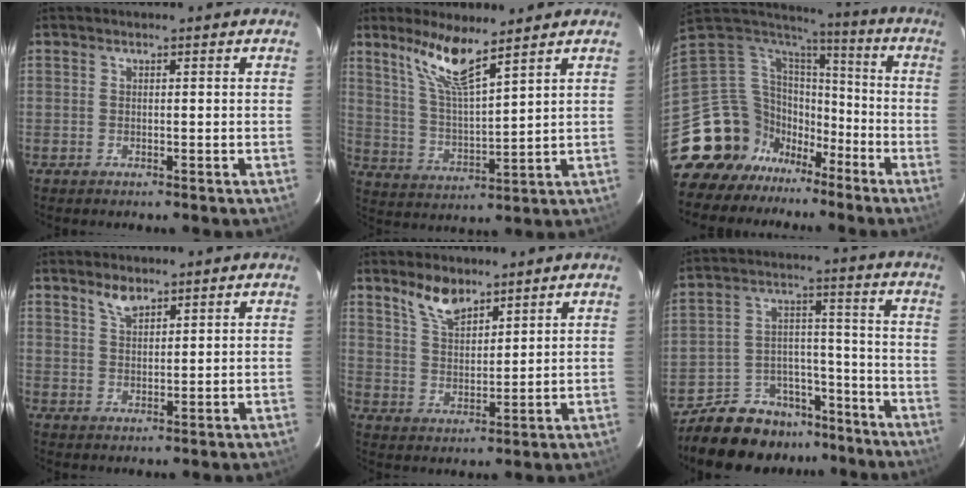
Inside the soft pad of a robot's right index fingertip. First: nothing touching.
{"total": 9.8, "force": [7.2, 0.9, 6.5], "torque": [-0.123, 0.000, 0.148]}
{"total": 16.4, "force": [-10.8, 11.9, 3.5], "torque": [-0.102, 0.037, -0.189]}
{"total": 3.4, "force": [2.6, 1.4, 1.7], "torque": [-0.029, 0.004, 0.048]}
{"total": 7.0, "force": [5.3, 2.9, 3.6], "torque": [-0.063, 0.006, 0.105]}
{"total": 13.8, "force": [-11.2, 7.4, 3.3], "torque": [-0.074, 0.052, -0.157]}